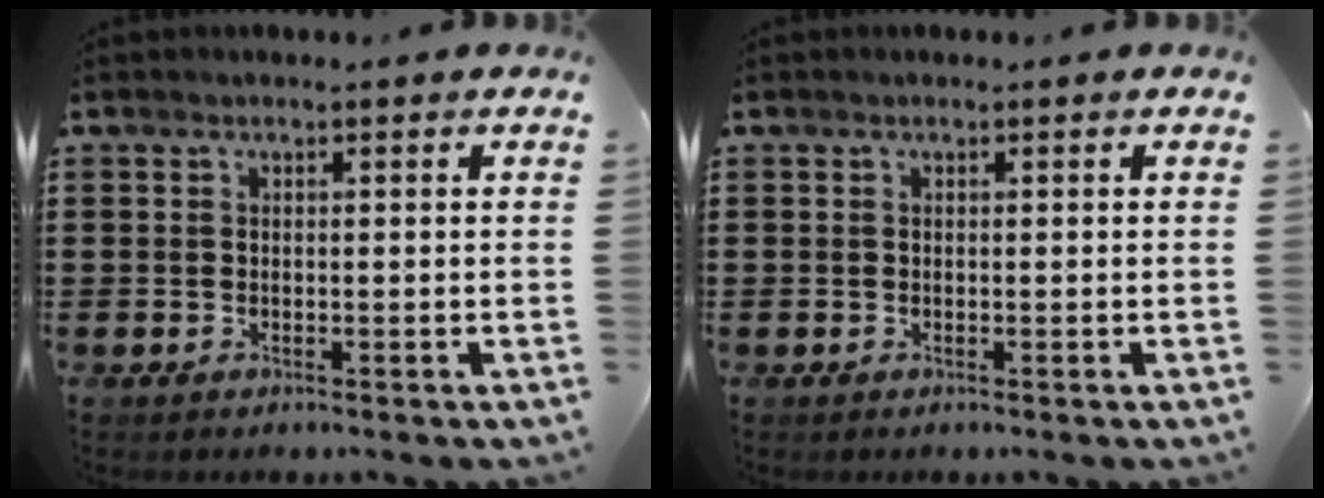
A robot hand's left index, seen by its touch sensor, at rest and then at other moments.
{"total": 0.0}